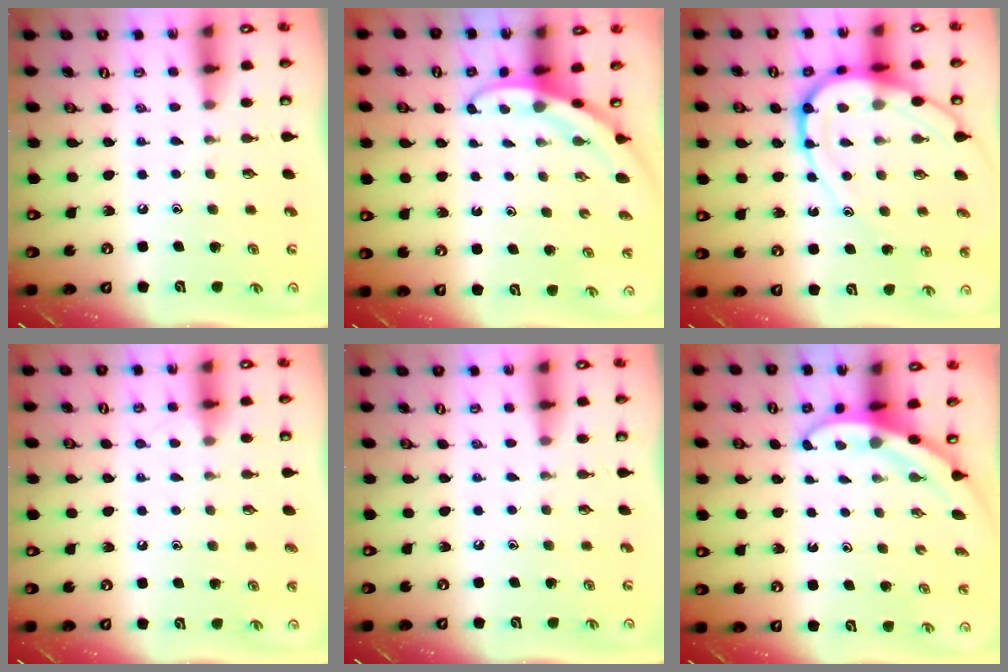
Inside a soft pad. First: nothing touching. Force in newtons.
{"total": 3.3, "press": 3.3, "slide": 0.1}
{"total": 14.8, "press": 14.8, "slide": 1.5}
{"total": 2.6, "press": 2.5, "slide": 0.3}
{"total": 0.0}
{"total": 3.1, "press": 3.1, "slide": 0.2}